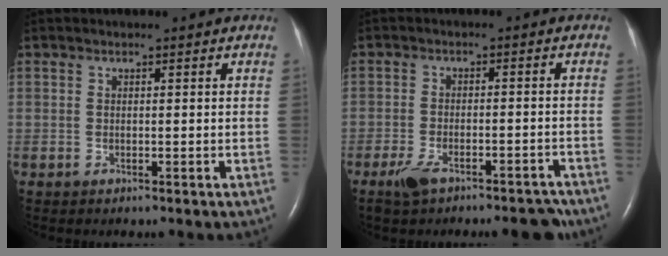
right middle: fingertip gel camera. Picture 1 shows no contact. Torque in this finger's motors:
{"motor_torque": [0.01, -0.04, 0.22, 0.07]}